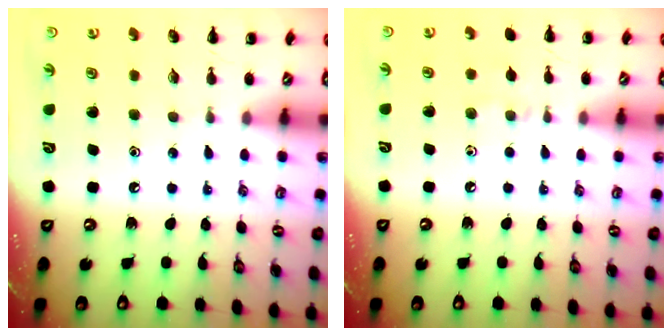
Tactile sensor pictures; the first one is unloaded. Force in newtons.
{"total": 2.9, "press": 2.7, "slide": 1.0}